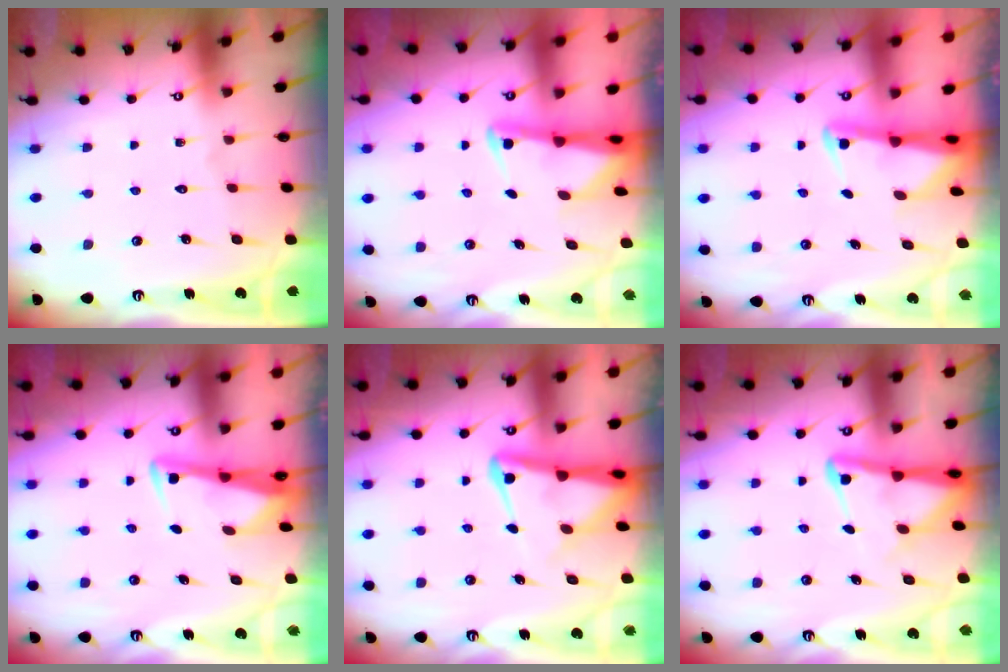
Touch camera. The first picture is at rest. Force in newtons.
{"total": 2.4, "press": 2.3, "slide": 0.6}
{"total": 2.4, "press": 2.3, "slide": 0.6}
{"total": 3.3, "press": 3.3, "slide": 0.4}
{"total": 6.2, "press": 6.2, "slide": 0.7}
{"total": 5.1, "press": 5.1, "slide": 0.6}